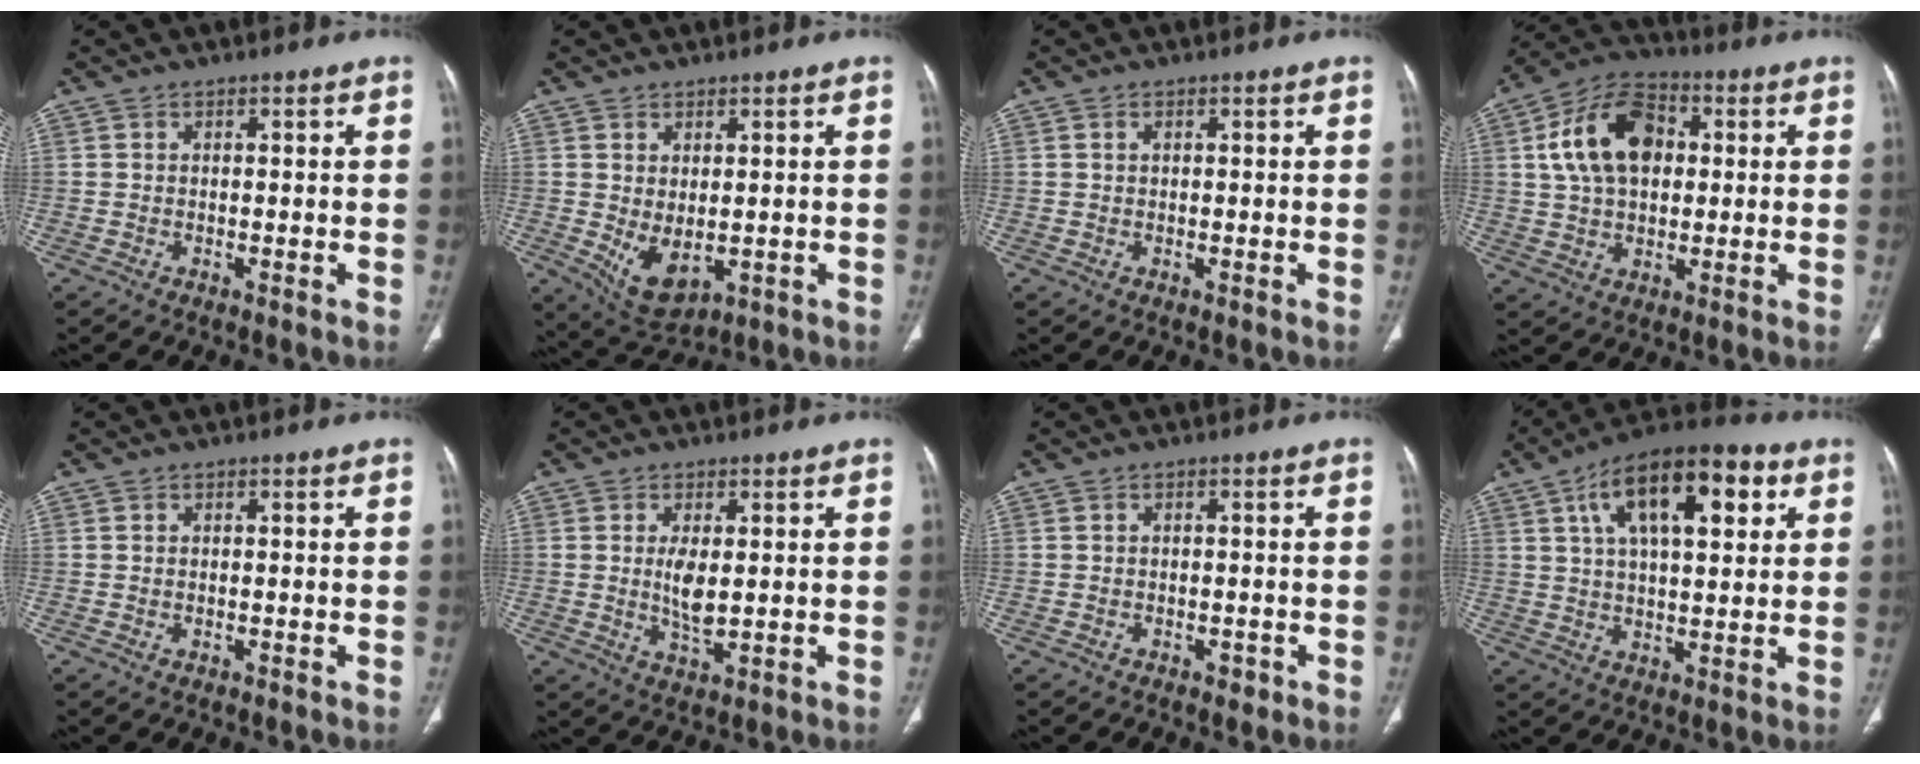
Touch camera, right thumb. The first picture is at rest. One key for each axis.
{"total": 7.2, "fx": -0.7, "fy": 4.1, "fz": 5.9, "tx": -0.089, "ty": -0.010, "tz": 0.012}
{"total": 0.6, "fx": 0.3, "fy": 0.3, "fz": 0.4, "tx": -0.009, "ty": 0.003, "tz": 0.005}
{"total": 15.2, "fx": 3.0, "fy": 10.0, "fz": 11.0, "tx": -0.178, "ty": 0.016, "tz": 0.046}
{"total": 0.0}
{"total": 5.2, "fx": 0.6, "fy": 2.2, "fz": 4.7, "tx": -0.091, "ty": -0.015, "tz": 0.016}
{"total": 1.3, "fx": -0.7, "fy": 0.9, "fz": 0.6, "tx": -0.005, "ty": 0.003, "tz": -0.008}
{"total": 18.3, "fx": 6.9, "fy": 8.1, "fz": 14.9, "tx": -0.217, "ty": 0.005, "tz": 0.106}